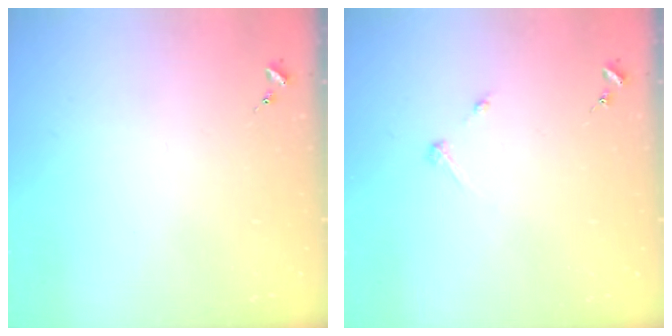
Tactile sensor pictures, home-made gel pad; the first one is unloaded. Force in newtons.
{"total": 2.7, "press": 2.7, "slide": 0.3}